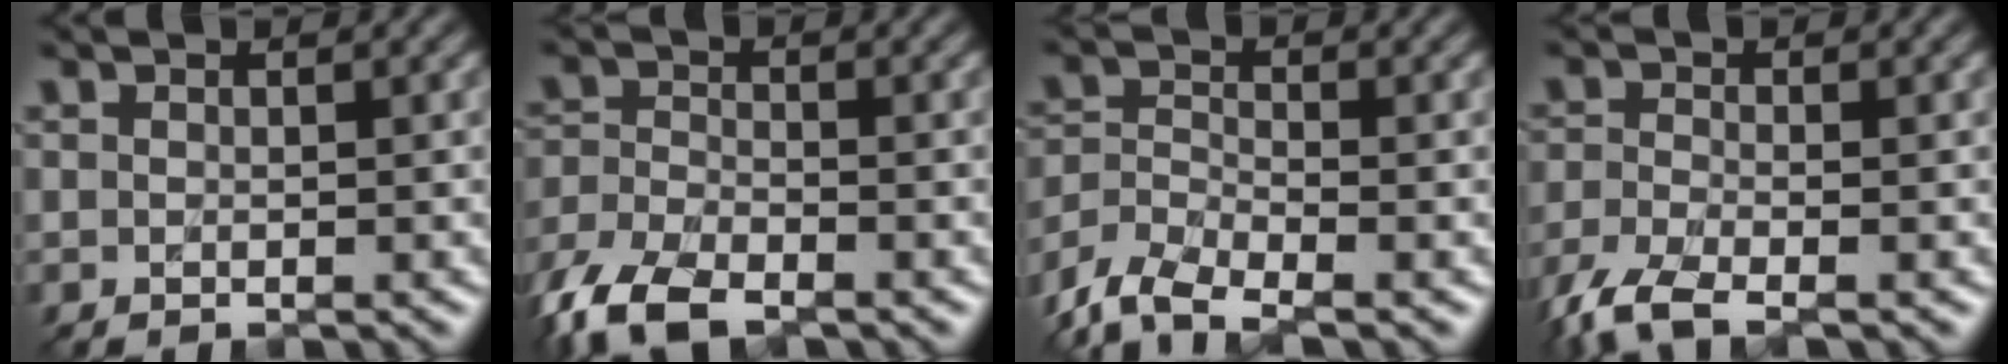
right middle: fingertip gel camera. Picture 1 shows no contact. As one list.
[{"total": 7.2, "force": [-5.3, 2.9, 4.0], "torque": [-0.099, -0.012, -0.110]}, {"total": 5.3, "force": [-4.2, 1.7, 2.7], "torque": [-0.066, -0.002, -0.094]}, {"total": 4.6, "force": [-3.5, 1.2, 2.7], "torque": [-0.070, -0.008, -0.082]}]